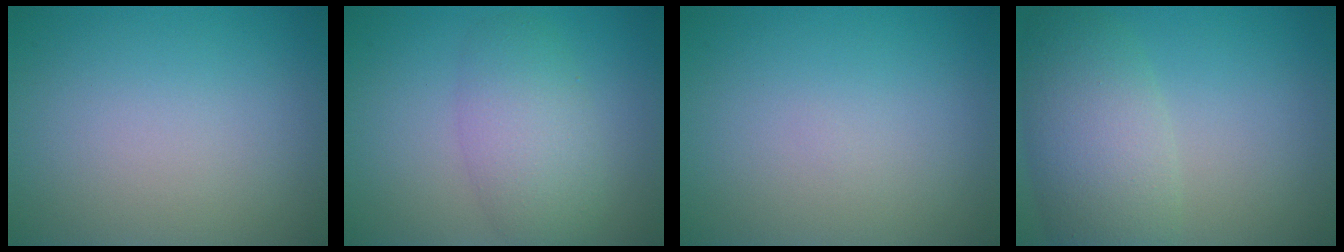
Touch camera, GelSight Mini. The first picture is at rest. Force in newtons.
{"total": 4.3, "press": 4.3, "slide": 0.1}
{"total": 0.0}
{"total": 6.1, "press": 6.1, "slide": 0.4}